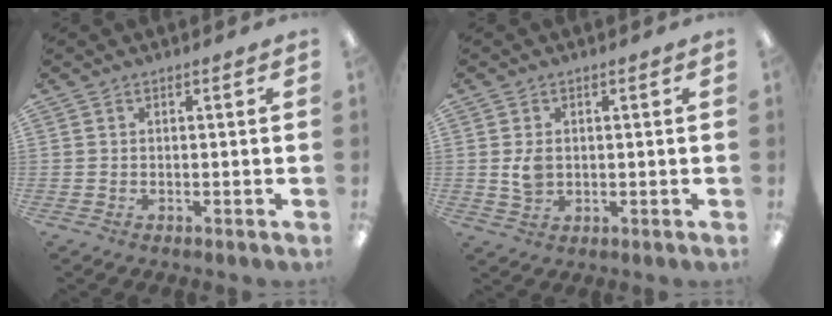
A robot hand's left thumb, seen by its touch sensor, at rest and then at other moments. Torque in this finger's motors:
{"motor_torque": [-0.19, 0.27, 0.37, -0.41, 0.17]}